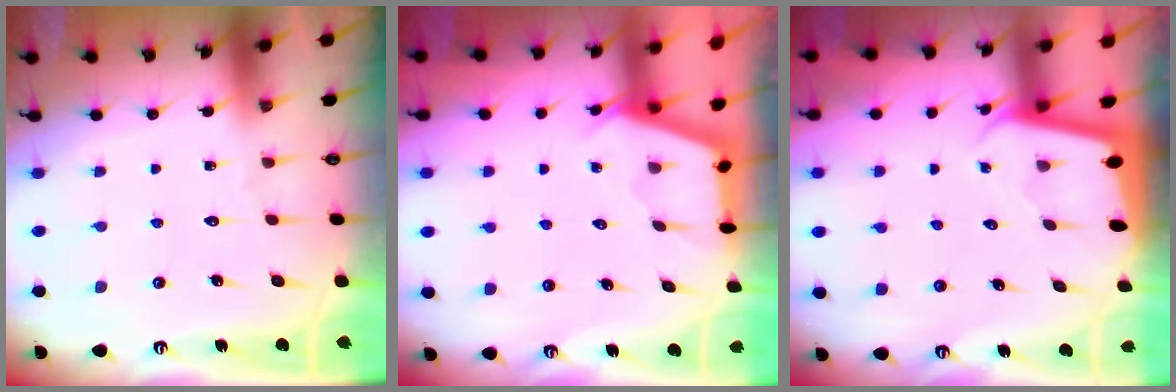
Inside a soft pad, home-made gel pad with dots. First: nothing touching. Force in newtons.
{"total": 2.8, "press": 2.8, "slide": 0.4}
{"total": 1.9, "press": 1.9, "slide": 0.0}